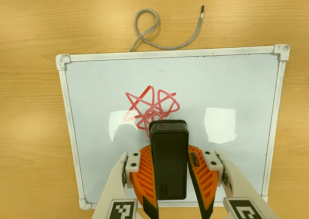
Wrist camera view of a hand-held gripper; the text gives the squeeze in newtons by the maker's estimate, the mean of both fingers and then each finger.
{"total": 8.8, "left": 7.2, "right": 10.5}